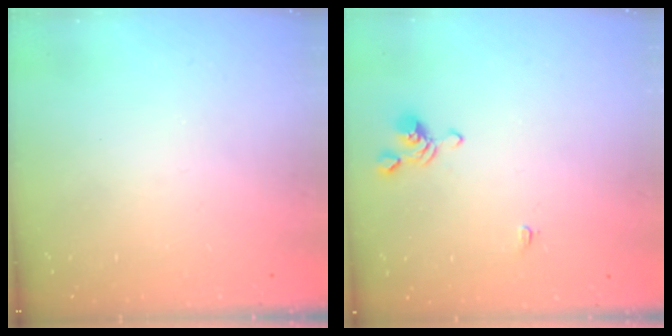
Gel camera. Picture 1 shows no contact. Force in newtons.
{"total": 1.0, "press": 0.9, "slide": 0.5}